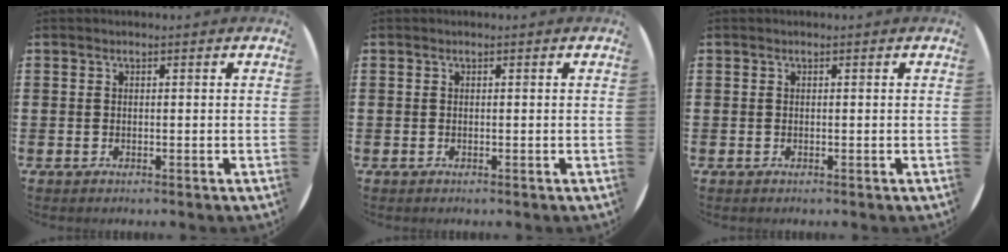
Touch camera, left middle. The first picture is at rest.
{"total": 0.0}
{"total": 0.0}